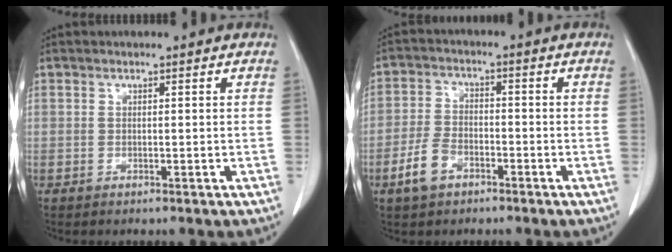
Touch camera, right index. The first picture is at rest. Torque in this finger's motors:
{"motor_torque": [0.00, -0.05, -0.06, -0.06]}